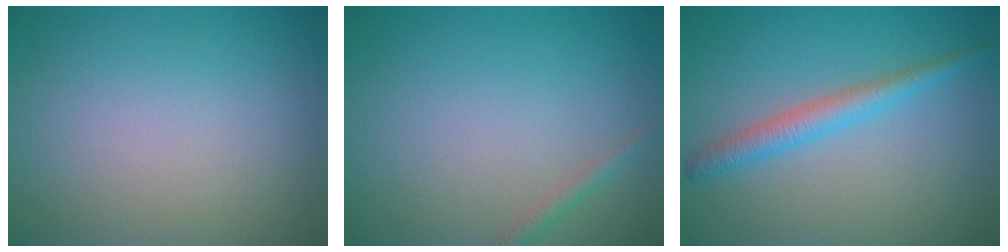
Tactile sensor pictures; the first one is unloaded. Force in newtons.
{"total": 1.0, "press": 1.0, "slide": 0.0}
{"total": 2.6, "press": 2.6, "slide": 0.0}